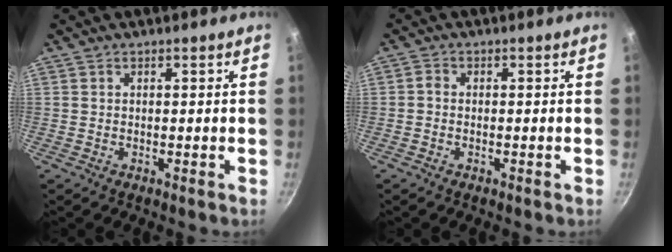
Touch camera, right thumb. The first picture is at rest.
{"total": 1.3, "force": [-0.8, 0.8, 0.6], "torque": [-0.015, 0.008, -0.017]}